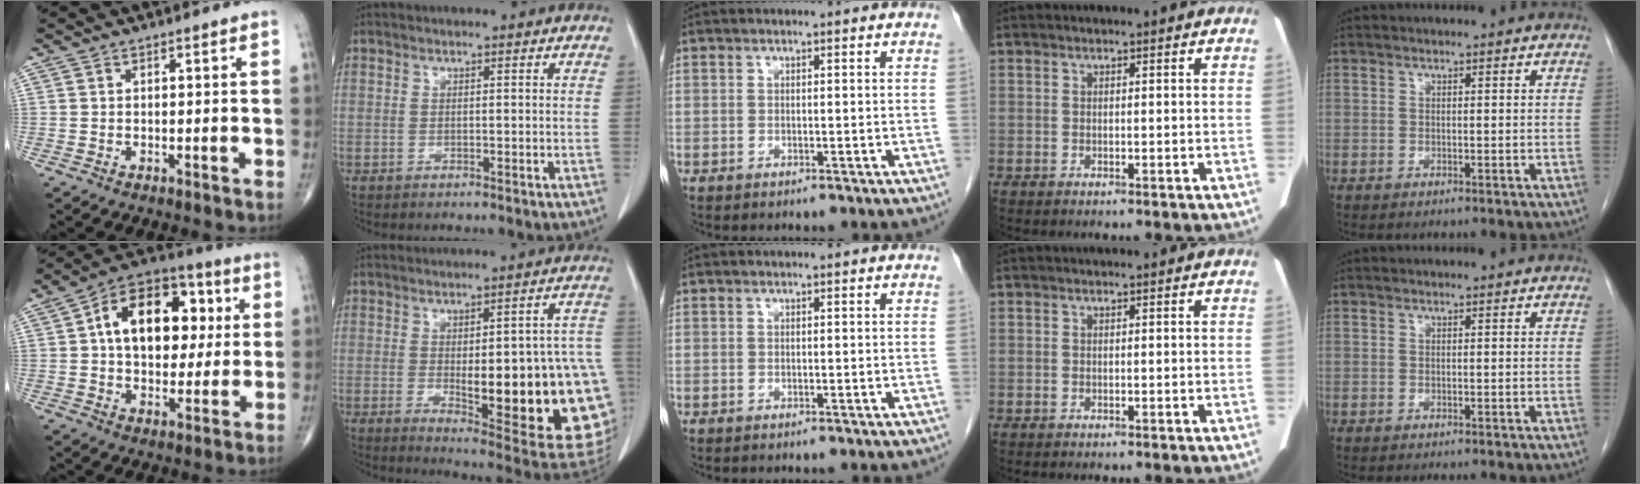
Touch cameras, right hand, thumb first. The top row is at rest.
{"thumb": {"total": 19.0, "force": [3.7, 12.2, 14.1], "torque": [-0.180, 0.017, 0.055]}, "index": {"total": 24.2, "force": [-3.8, 5.6, 23.2], "torque": [-0.212, 0.007, -0.021]}}